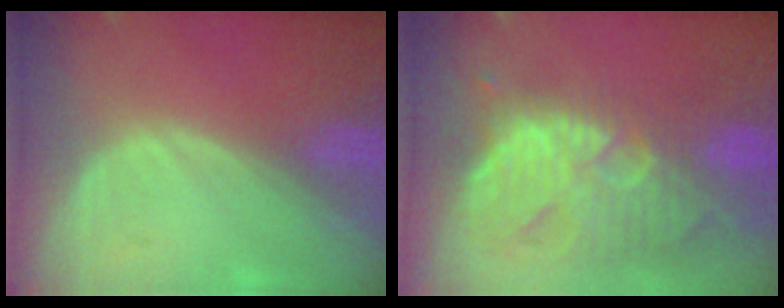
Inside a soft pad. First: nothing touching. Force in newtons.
{"total": 13.6, "press": 11.6, "slide": 7.2}